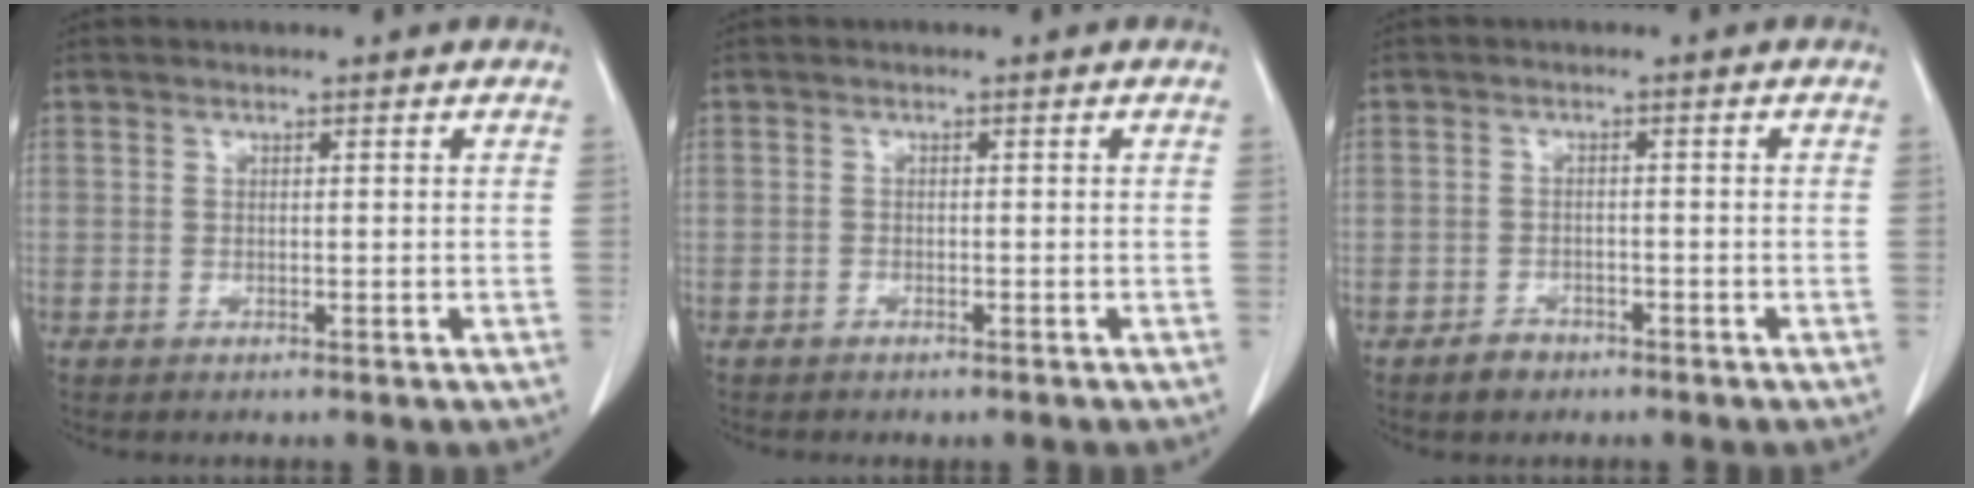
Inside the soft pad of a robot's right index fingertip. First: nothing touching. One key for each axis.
{"total": 1.1, "fx": -0.9, "fy": 0.6, "fz": 0.3, "tx": -0.009, "ty": 0.001, "tz": -0.010}
{"total": 2.5, "fx": -1.8, "fy": 1.7, "fz": 0.5, "tx": -0.010, "ty": 0.006, "tz": -0.026}